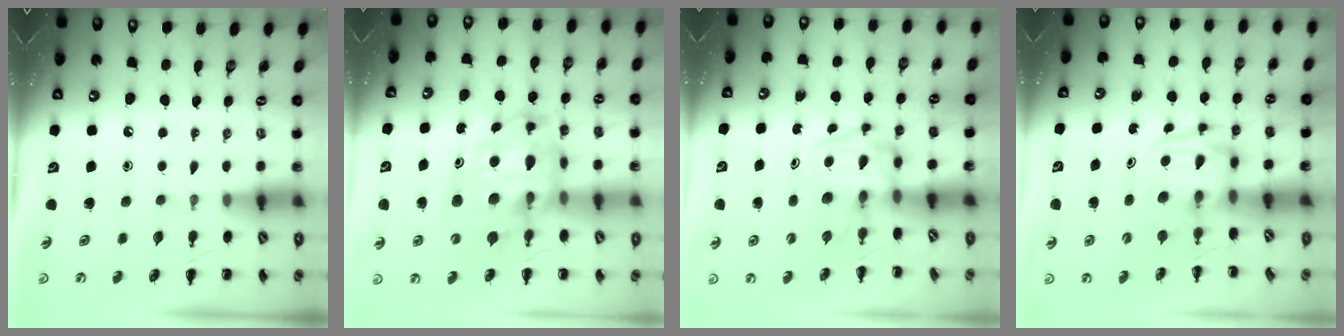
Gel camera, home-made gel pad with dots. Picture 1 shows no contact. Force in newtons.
{"total": 12.1, "press": 11.5, "slide": 3.6}
{"total": 3.6, "press": 3.5, "slide": 0.5}
{"total": 3.9, "press": 3.9, "slide": 0.4}